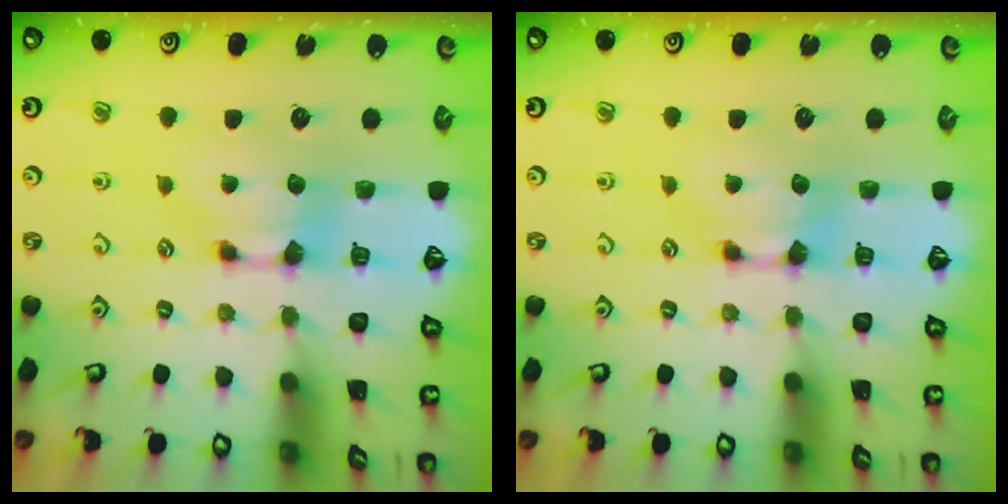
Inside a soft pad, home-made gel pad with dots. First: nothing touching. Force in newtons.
{"total": 0.0}